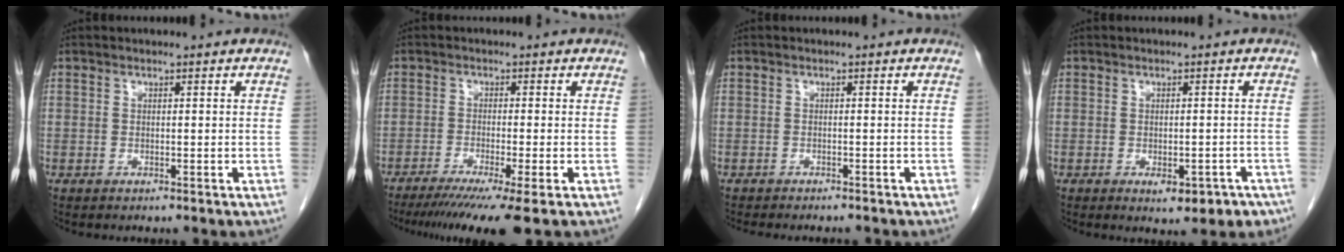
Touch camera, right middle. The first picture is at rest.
{"total": 9.4, "force": [-6.9, -0.7, 6.4], "torque": [-0.088, -0.026, -0.107]}
{"total": 6.2, "force": [-5.5, 1.4, 2.4], "torque": [-0.025, -0.005, -0.073]}
{"total": 4.6, "force": [-2.7, 2.3, 3.0], "torque": [-0.025, 0.001, -0.030]}